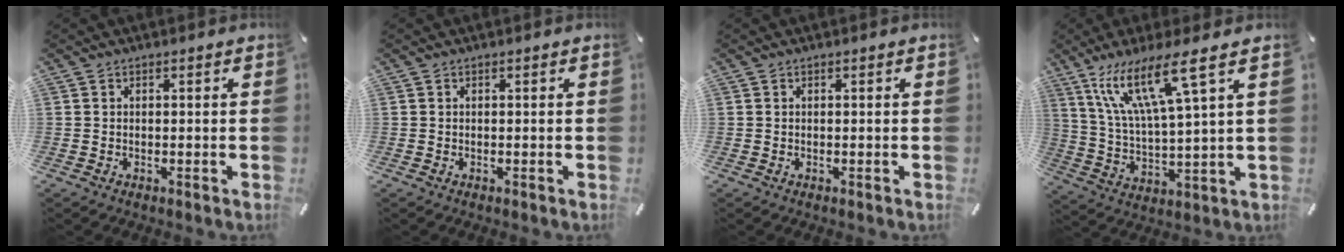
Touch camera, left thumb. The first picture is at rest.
{"total": 0.0}
{"total": 0.0}
{"total": 15.0, "force": [9.1, 1.9, 11.8], "torque": [-0.262, -0.031, 0.150]}